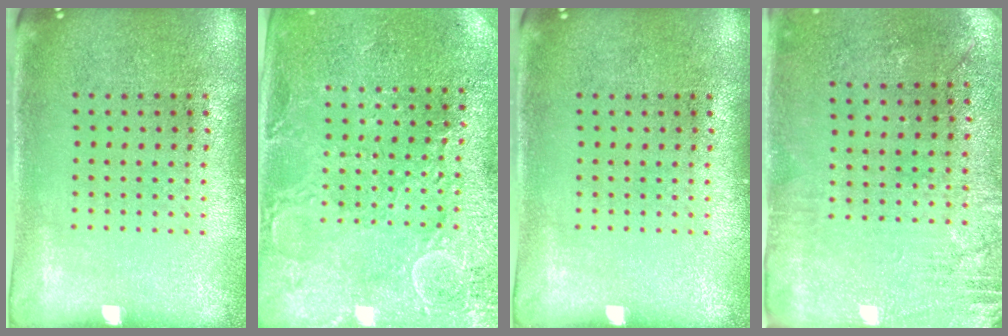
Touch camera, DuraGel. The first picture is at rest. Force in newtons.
{"total": 2.9, "press": 2.8, "slide": 0.4}
{"total": 0.0}
{"total": 2.8, "press": 2.4, "slide": 1.5}